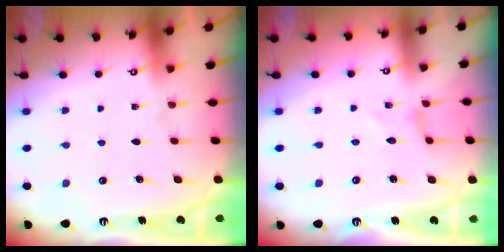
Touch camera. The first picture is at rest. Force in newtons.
{"total": 0.0}